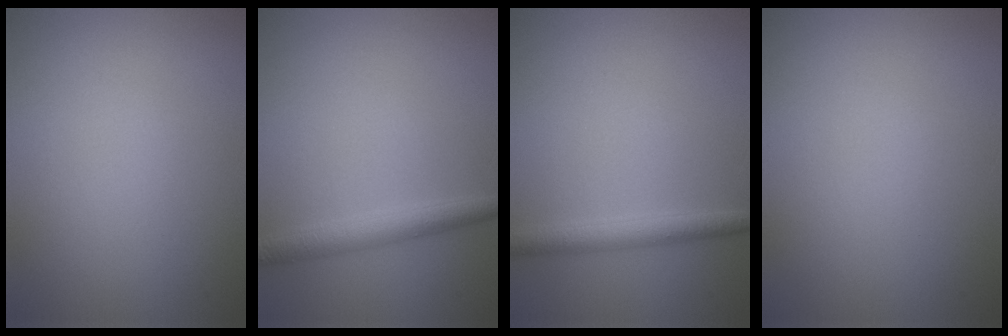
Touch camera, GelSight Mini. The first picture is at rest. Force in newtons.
{"total": 2.4, "press": 2.4, "slide": 0.1}
{"total": 2.3, "press": 2.3, "slide": 0.1}
{"total": 0.0}